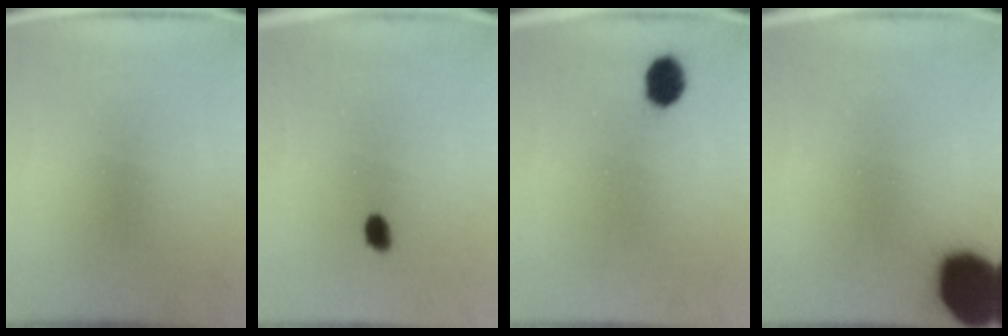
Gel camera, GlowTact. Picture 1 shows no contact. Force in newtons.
{"total": 1.8}
{"total": 5.6}
{"total": 19.6}